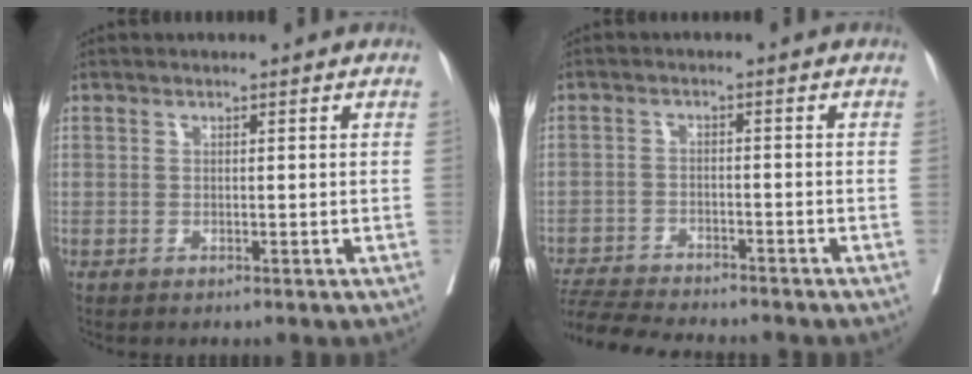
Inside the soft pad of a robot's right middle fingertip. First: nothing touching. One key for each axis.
{"total": 10.6, "fx": -9.9, "fy": 0.8, "fz": 3.6, "tx": -0.059, "ty": -0.005, "tz": -0.158}